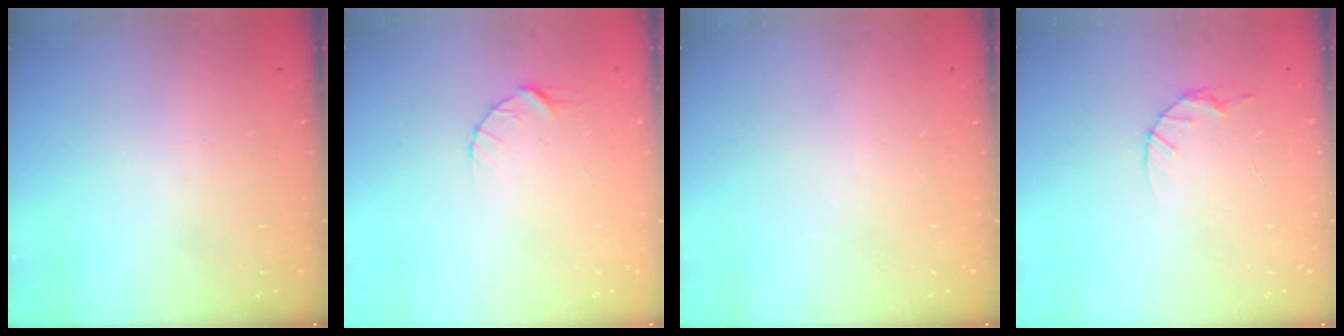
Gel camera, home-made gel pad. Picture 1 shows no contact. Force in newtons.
{"total": 5.0, "press": 4.9, "slide": 0.7}
{"total": 0.0}
{"total": 4.1, "press": 4.1, "slide": 0.5}